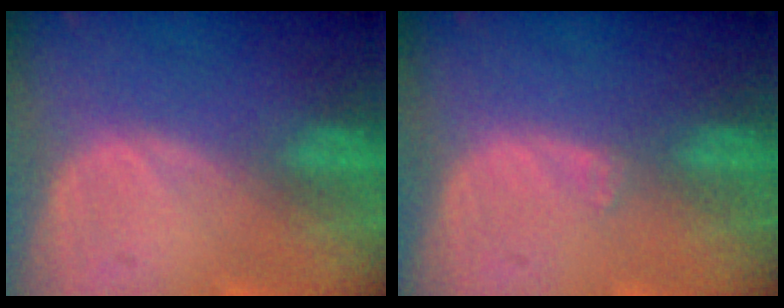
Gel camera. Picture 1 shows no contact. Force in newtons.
{"total": 0.6, "press": 0.5, "slide": 0.2}